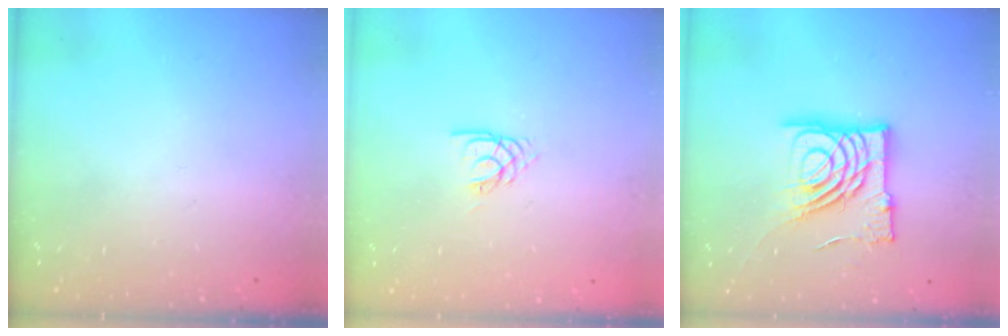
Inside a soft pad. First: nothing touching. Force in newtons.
{"total": 2.1, "press": 2.1, "slide": 0.2}
{"total": 14.9, "press": 14.8, "slide": 1.8}